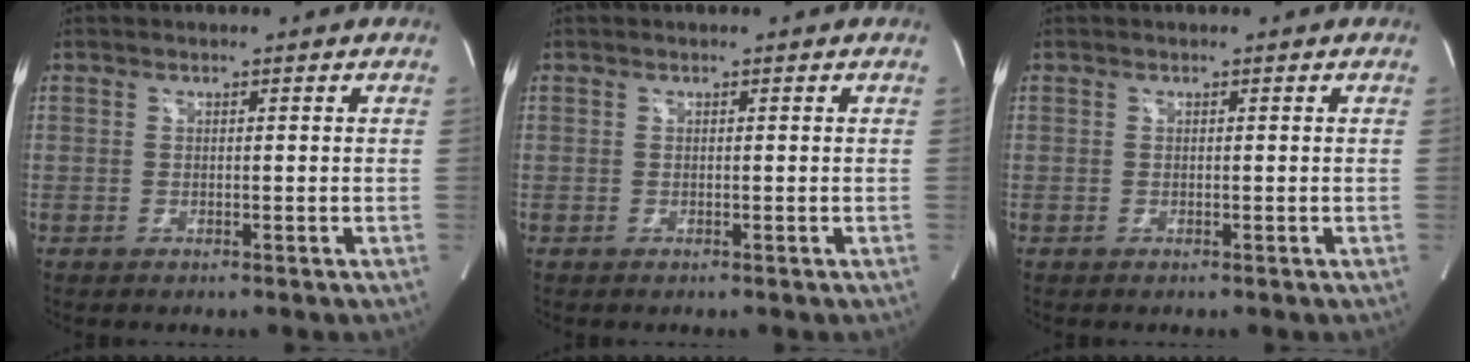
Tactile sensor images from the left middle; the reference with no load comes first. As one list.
[{"total": 0.0}, {"total": 0.0}]